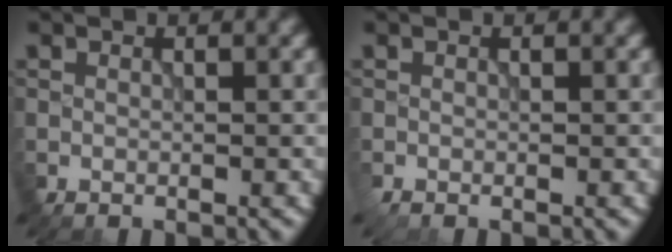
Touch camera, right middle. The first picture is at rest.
{"total": 0.8, "force": [-0.5, 0.3, 0.5], "torque": [-0.014, -0.004, -0.010]}